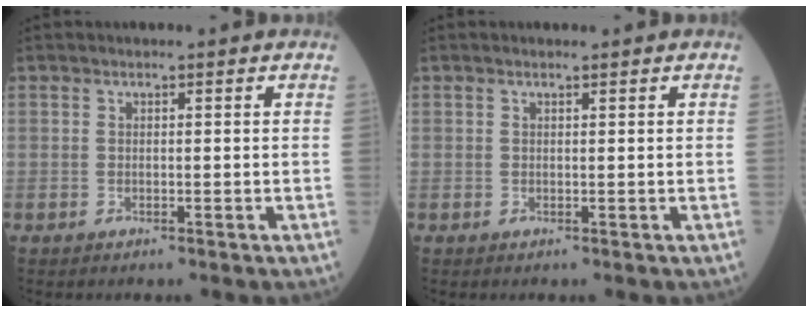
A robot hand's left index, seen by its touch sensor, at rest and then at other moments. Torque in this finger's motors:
{"motor_torque": [0.14, -0.05, 0.01, 0.02]}